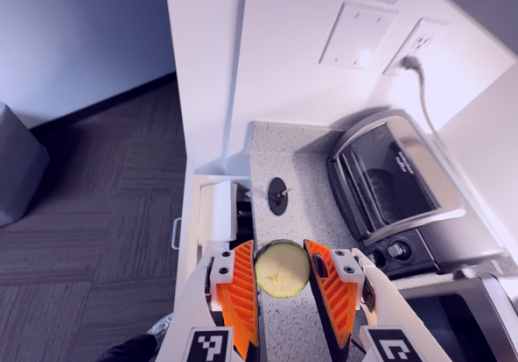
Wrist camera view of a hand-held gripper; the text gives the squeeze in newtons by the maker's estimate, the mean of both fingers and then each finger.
{"total": 9.9, "left": 9.9, "right": 9.9}